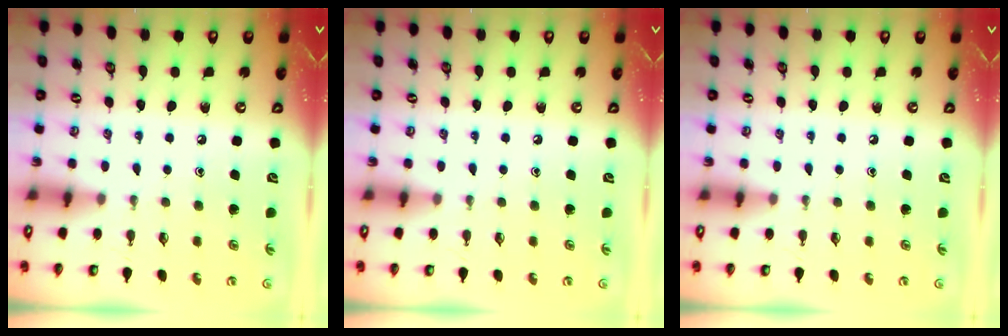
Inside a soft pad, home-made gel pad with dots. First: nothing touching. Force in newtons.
{"total": 0.0}
{"total": 0.0}